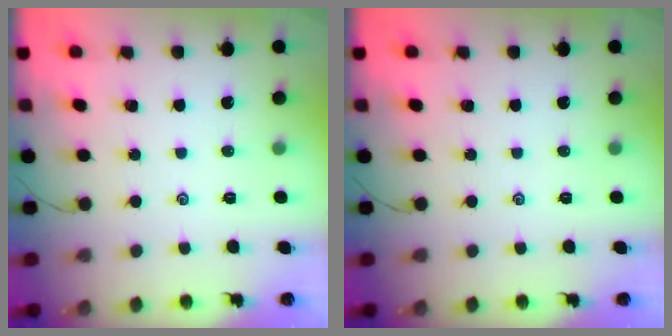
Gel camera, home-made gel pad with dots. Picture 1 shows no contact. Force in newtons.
{"total": 0.0}